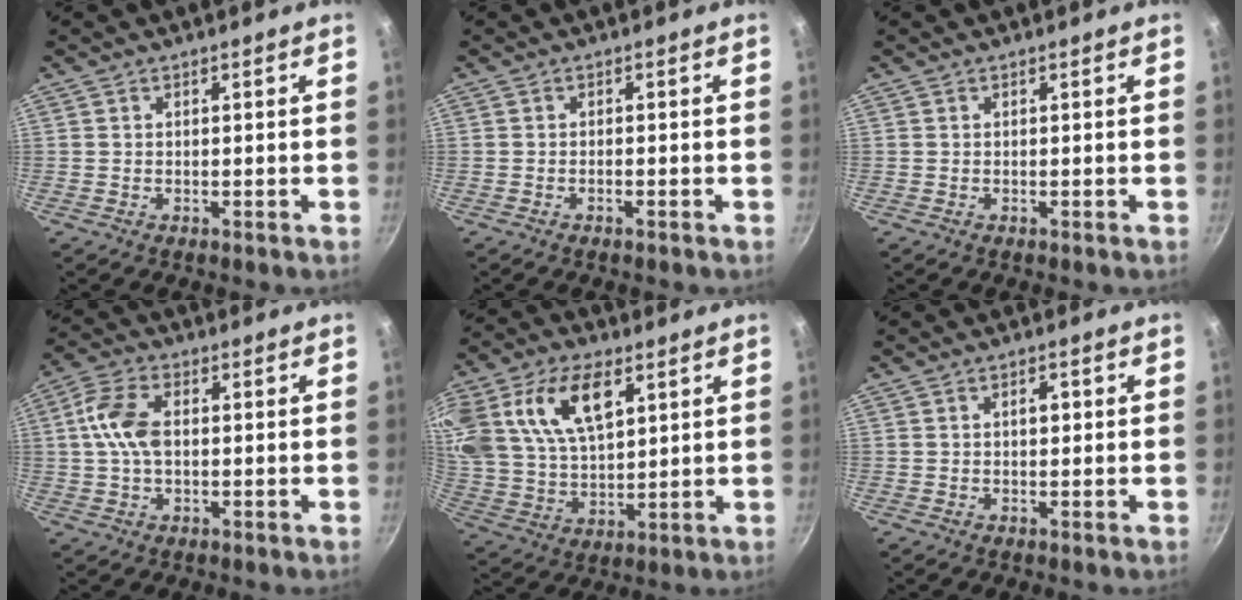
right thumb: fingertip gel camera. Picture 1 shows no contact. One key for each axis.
{"total": 0.7, "fx": -0.5, "fy": 0.2, "fz": 0.5, "tx": -0.011, "ty": 0.005, "tz": -0.012}
{"total": 0.0}
{"total": 8.4, "fx": 0.7, "fy": 5.0, "fz": 6.7, "tx": -0.131, "ty": 0.020, "tz": 0.005}
{"total": 20.3, "fx": 8.1, "fy": 11.9, "fz": 14.3, "tx": -0.286, "ty": -0.001, "tz": 0.158}
{"total": 2.2, "fx": 0.4, "fy": 1.2, "fz": 1.8, "tx": -0.017, "ty": 0.003, "tz": 0.004}